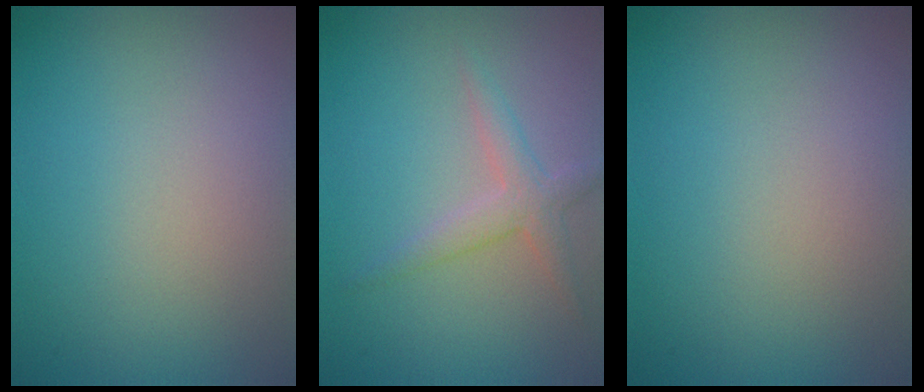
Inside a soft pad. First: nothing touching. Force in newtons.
{"total": 2.2, "press": 2.2, "slide": 0.1}
{"total": 0.0}